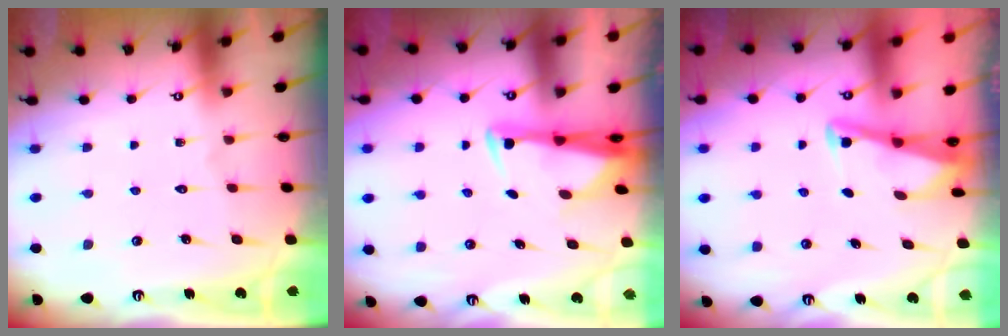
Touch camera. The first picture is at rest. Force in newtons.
{"total": 2.9, "press": 2.7, "slide": 0.9}
{"total": 2.8, "press": 2.8, "slide": 0.4}